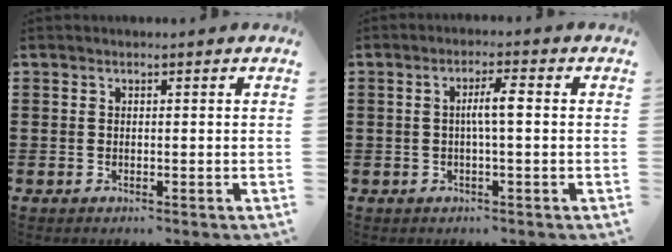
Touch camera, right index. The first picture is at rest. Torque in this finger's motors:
{"motor_torque": [0.70, -0.23, 0.09, 0.08]}